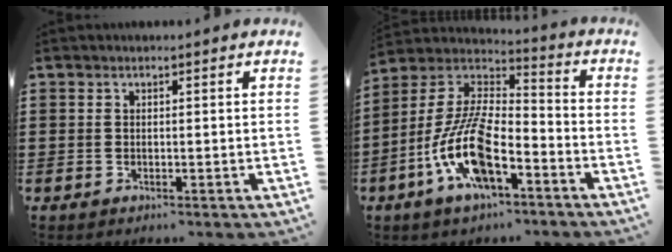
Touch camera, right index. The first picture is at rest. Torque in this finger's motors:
{"motor_torque": [2.14, 0.00, 0.77, 0.21]}